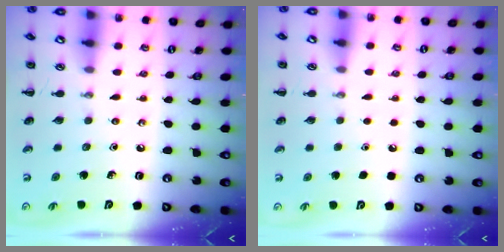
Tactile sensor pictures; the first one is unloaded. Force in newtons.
{"total": 1.7, "press": 1.7, "slide": 0.1}